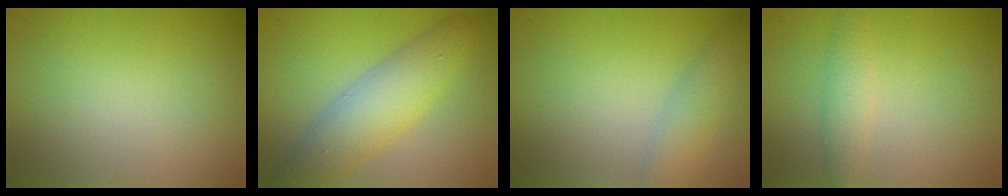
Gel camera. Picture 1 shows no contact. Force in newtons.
{"total": 5.1, "press": 5.1, "slide": 0.1}
{"total": 2.5, "press": 2.5, "slide": 0.1}
{"total": 1.9, "press": 1.9, "slide": 0.0}